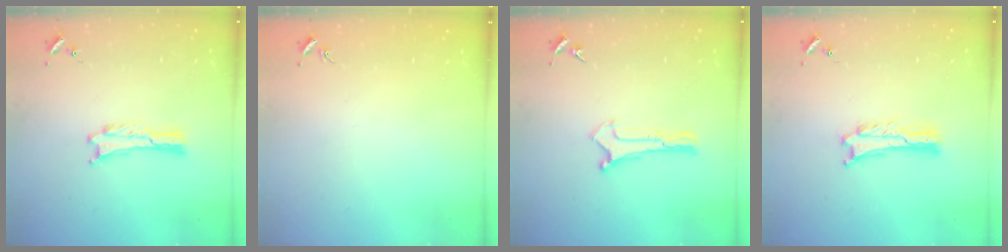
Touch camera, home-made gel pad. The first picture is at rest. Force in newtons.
{"total": 0.0}
{"total": 0.0}
{"total": 0.8, "press": 0.8, "slide": 0.2}